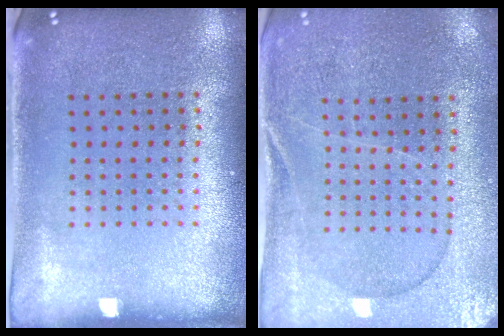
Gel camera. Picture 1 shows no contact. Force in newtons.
{"total": 0.8, "press": 0.6, "slide": 0.5}